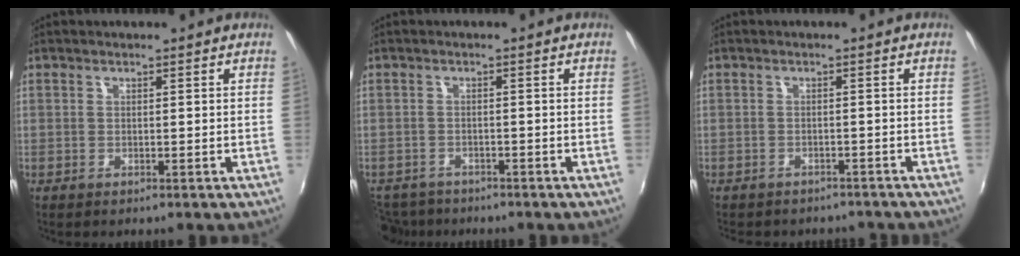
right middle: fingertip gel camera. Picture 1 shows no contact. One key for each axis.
{"total": 6.2, "fx": -5.3, "fy": 3.0, "fz": 1.5, "tx": -0.051, "ty": -0.013, "tz": -0.089}
{"total": 5.6, "fx": -4.9, "fy": 2.1, "fz": 1.6, "tx": -0.040, "ty": -0.014, "tz": -0.066}